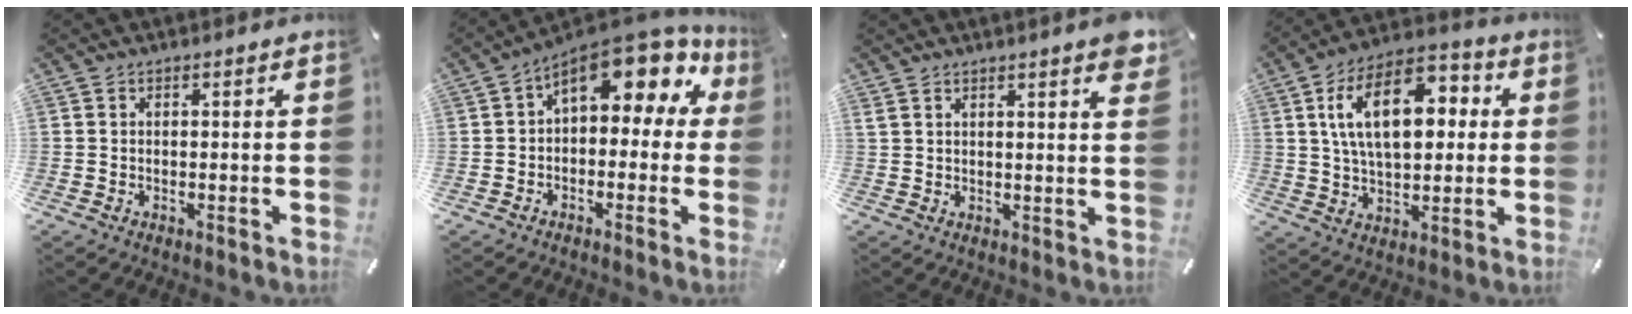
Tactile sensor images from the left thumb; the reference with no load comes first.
{"total": 11.4, "force": [6.4, 5.3, 7.8], "torque": [-0.118, -0.049, 0.111]}
{"total": 4.1, "force": [2.8, 0.8, 2.9], "torque": [-0.045, -0.013, 0.049]}
{"total": 17.3, "force": [4.1, 10.2, 13.4], "torque": [-0.243, 0.009, 0.069]}